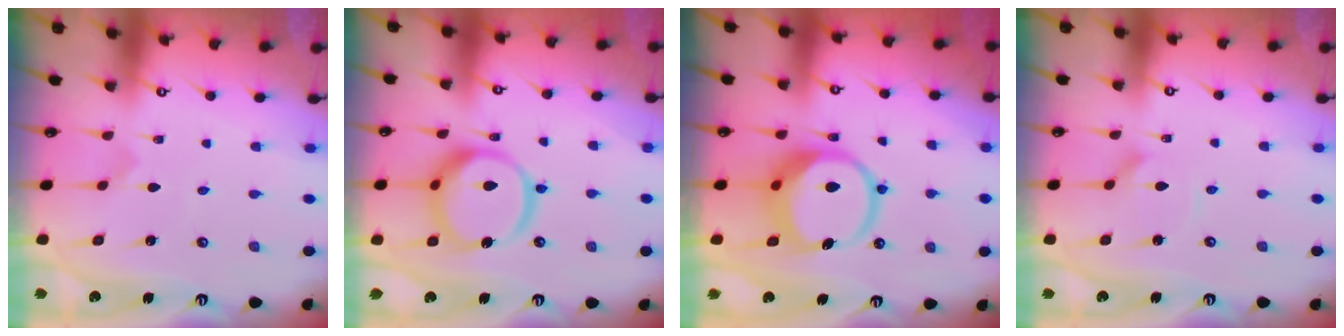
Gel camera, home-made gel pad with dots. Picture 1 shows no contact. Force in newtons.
{"total": 16.5, "press": 16.4, "slide": 1.8}
{"total": 13.6, "press": 13.4, "slide": 2.2}
{"total": 2.0, "press": 2.0, "slide": 0.3}